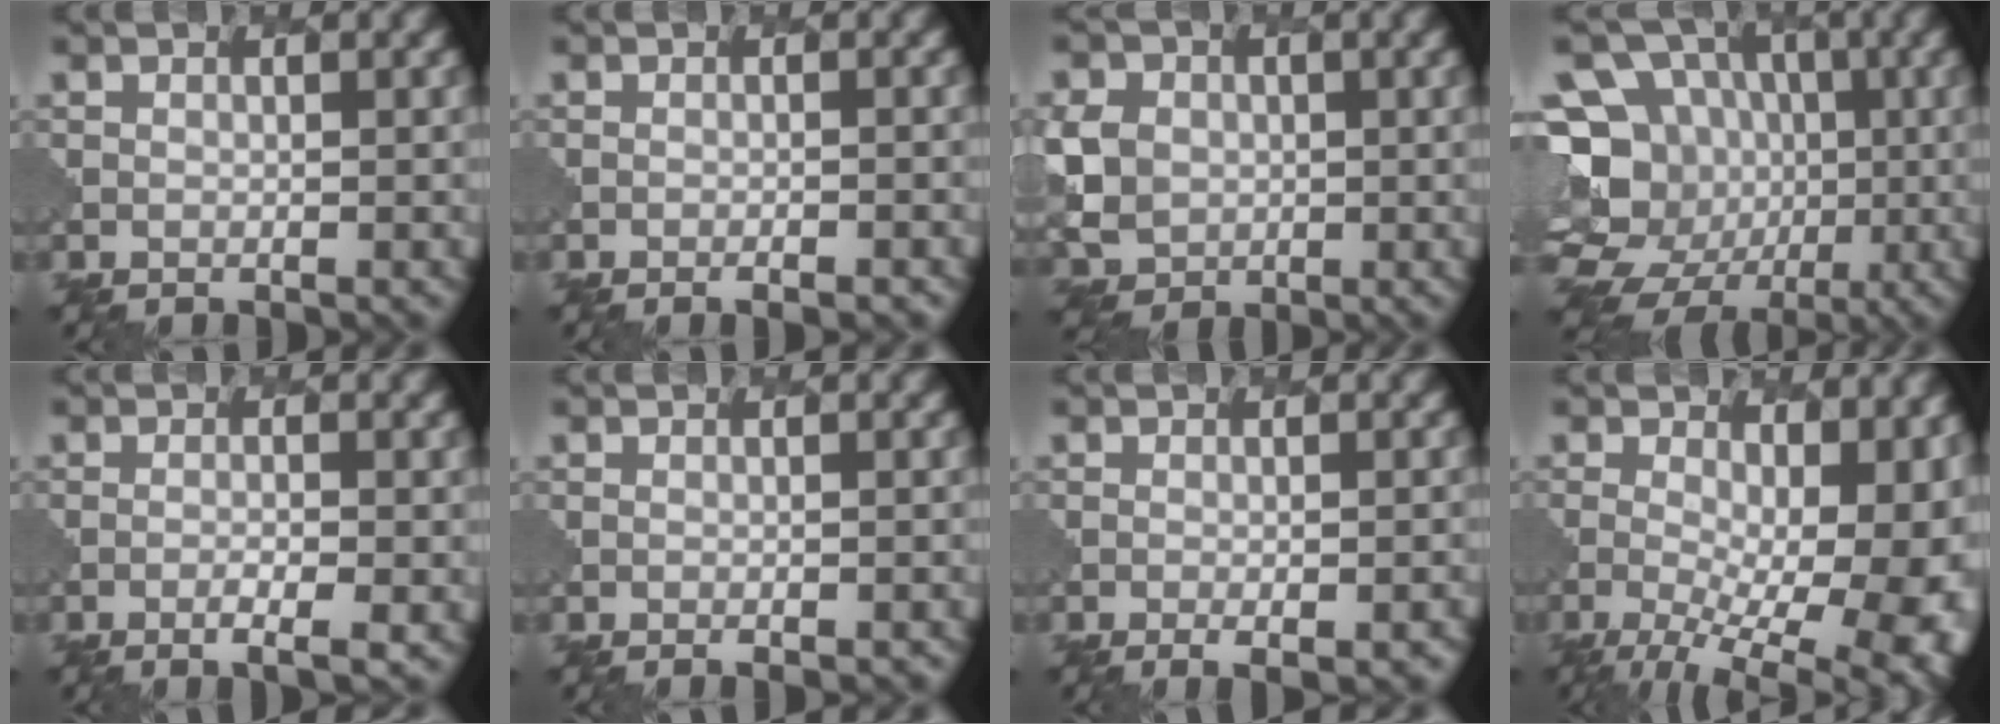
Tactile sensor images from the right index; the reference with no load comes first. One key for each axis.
{"total": 1.8, "fx": -1.1, "fy": 0.6, "fz": 1.2, "tx": -0.003, "ty": 0.011, "tz": -0.016}
{"total": 5.6, "fx": 0.5, "fy": 5.1, "fz": 2.4, "tx": -0.064, "ty": 0.005, "tz": -0.005}
{"total": 12.7, "fx": -2.3, "fy": 11.5, "fz": 4.8, "tx": -0.119, "ty": 0.005, "tz": -0.051}
{"total": 2.5, "fx": -1.1, "fy": 0.5, "fz": 2.2, "tx": -0.034, "ty": 0.001, "tz": -0.022}
{"total": 1.5, "fx": -0.8, "fy": 0.6, "fz": 1.0, "tx": 0.000, "ty": 0.006, "tz": -0.003}
{"total": 4.0, "fx": -1.9, "fy": 1.5, "fz": 3.2, "tx": -0.029, "ty": 0.007, "tz": -0.015}
{"total": 15.4, "fx": -2.1, "fy": 7.5, "fz": 13.3, "tx": -0.182, "ty": -0.028, "tz": -0.001}